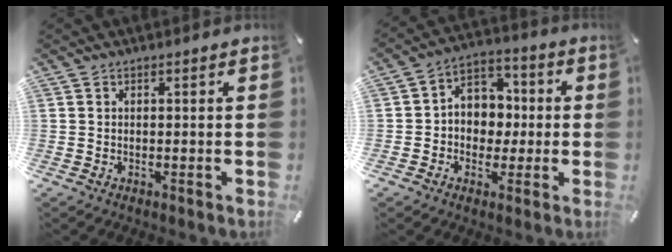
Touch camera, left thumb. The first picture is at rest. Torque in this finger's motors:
{"motor_torque": [0.93, 2.09, 0.79, -0.32, 0.05]}